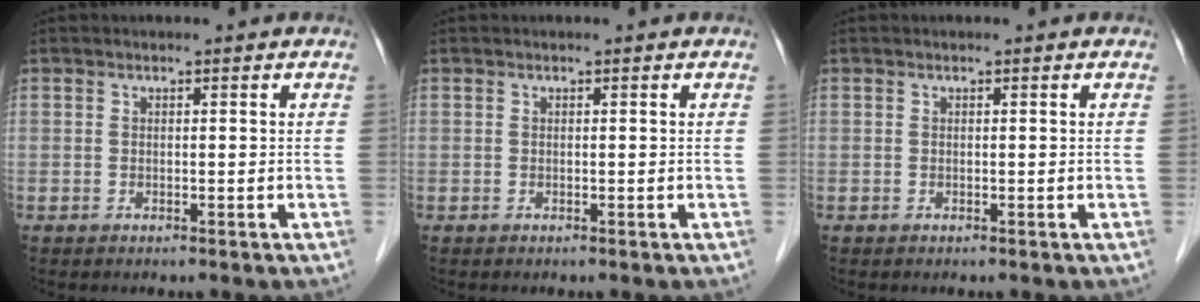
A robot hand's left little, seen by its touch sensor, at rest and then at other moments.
{"total": 0.0}
{"total": 0.0}